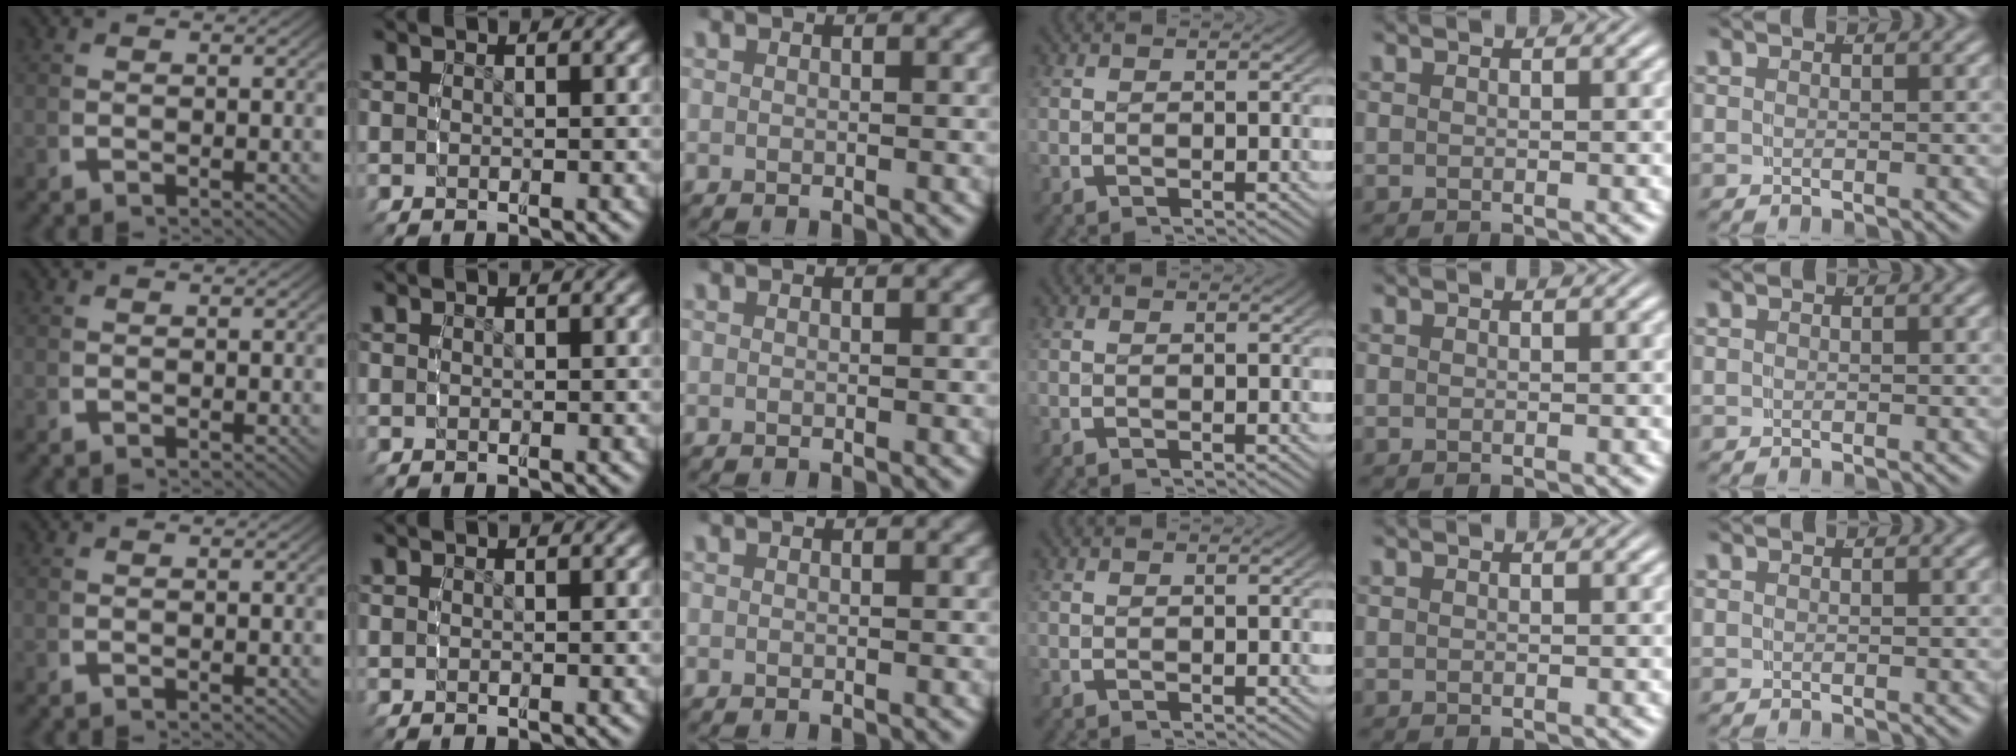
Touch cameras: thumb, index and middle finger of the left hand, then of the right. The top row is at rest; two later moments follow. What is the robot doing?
{"motion": "reach", "object": "coat"}